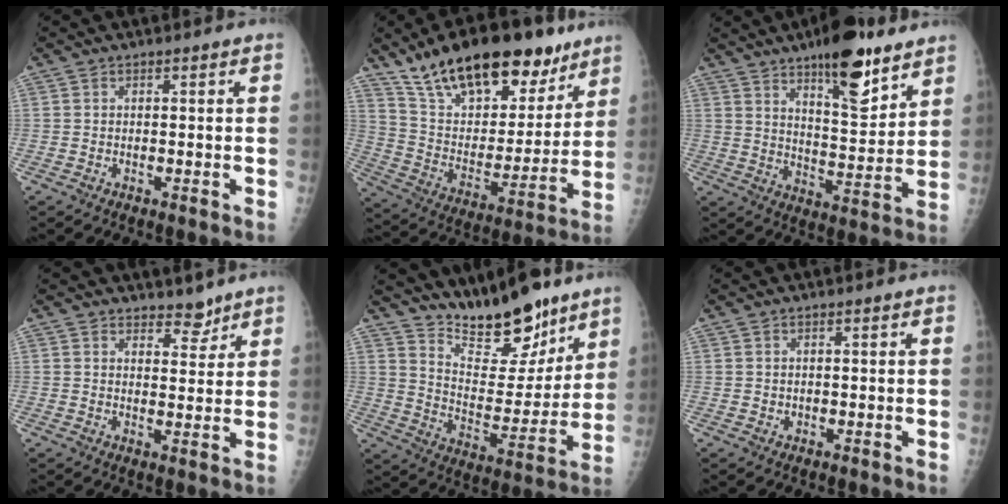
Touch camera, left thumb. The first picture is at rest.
{"total": 26.6, "force": [18.2, 11.8, 15.5], "torque": [-0.212, -0.056, 0.298]}
{"total": 15.2, "force": [9.9, 4.9, 10.4], "torque": [-0.125, -0.065, 0.156]}
{"total": 3.8, "force": [3.2, 1.7, 1.0], "torque": [0.008, -0.026, 0.049]}
{"total": 18.1, "force": [14.2, 6.5, 9.1], "torque": [-0.089, -0.105, 0.235]}
{"total": 0.6, "force": [0.3, 0.5, 0.1], "torque": [0.005, -0.001, 0.003]}